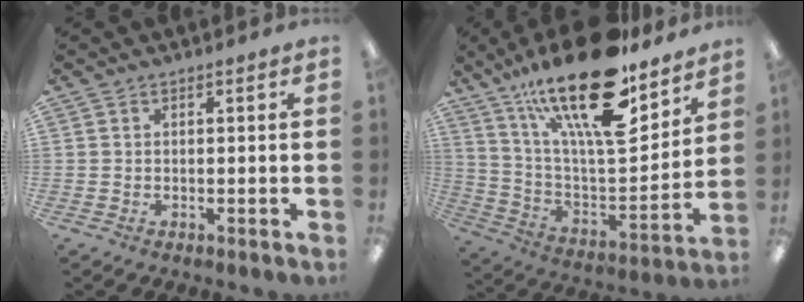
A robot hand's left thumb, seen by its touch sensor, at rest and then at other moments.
{"total": 25.8, "force": [17.5, 8.5, 17.0], "torque": [-0.291, -0.110, 0.294]}